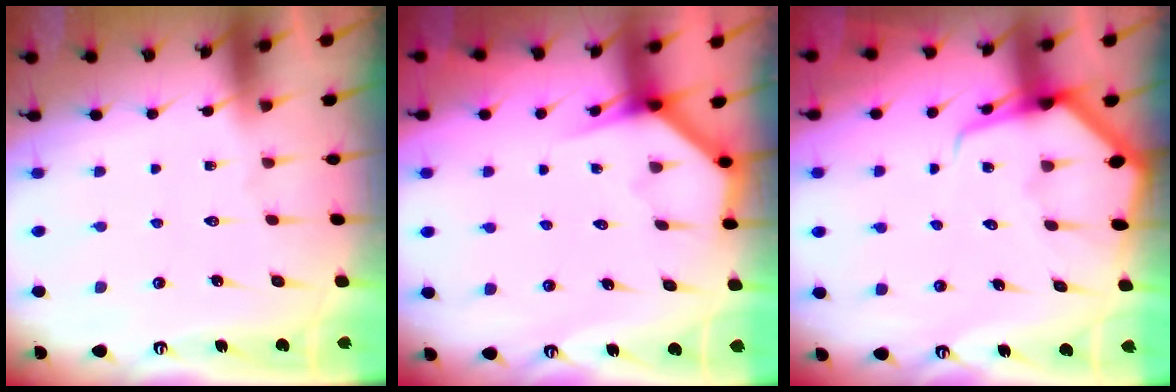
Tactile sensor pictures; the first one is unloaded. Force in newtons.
{"total": 3.9, "press": 3.9, "slide": 0.2}
{"total": 6.8, "press": 6.7, "slide": 0.8}